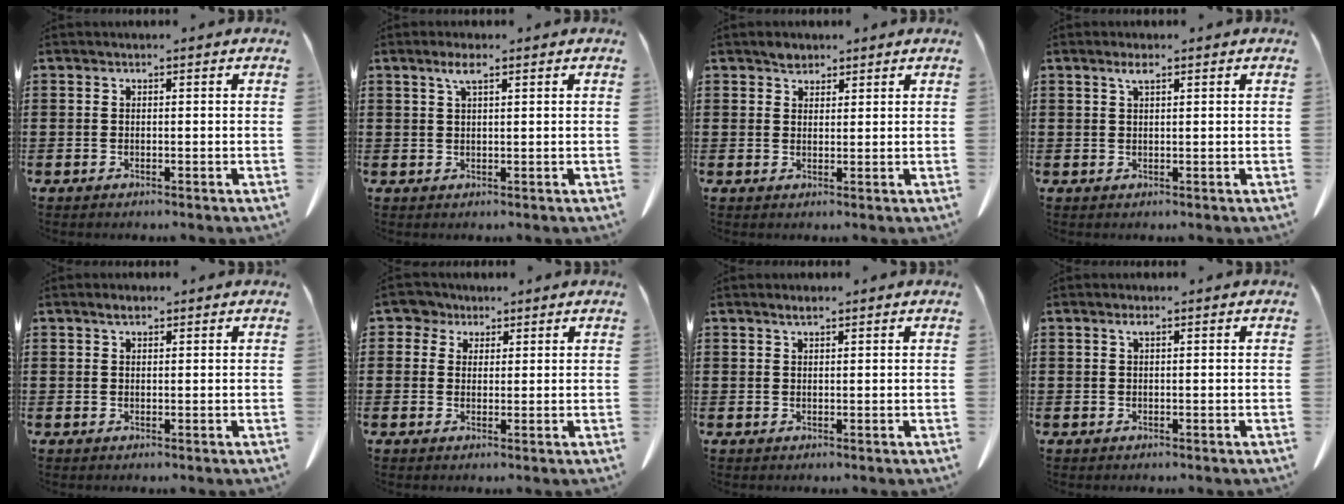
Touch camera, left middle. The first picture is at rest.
{"total": 2.8, "force": [1.6, 0.6, 2.3], "torque": [-0.048, 0.005, 0.026]}
{"total": 2.0, "force": [1.7, 1.0, 0.3], "torque": [-0.002, -0.002, 0.032]}
{"total": 2.0, "force": [1.1, 0.4, 1.6], "torque": [-0.035, 0.004, 0.019]}
{"total": 1.6, "force": [1.1, 0.5, 1.0], "torque": [-0.014, 0.000, 0.018]}
{"total": 3.2, "force": [2.0, 2.5, 0.8], "torque": [-0.023, 0.009, 0.033]}
{"total": 1.4, "force": [1.0, 0.3, 0.9], "torque": [-0.020, 0.001, 0.019]}
{"total": 1.1, "force": [0.5, 0.2, 0.9], "torque": [-0.020, 0.003, 0.008]}